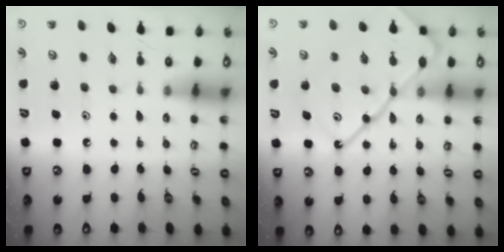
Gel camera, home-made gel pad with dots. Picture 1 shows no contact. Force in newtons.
{"total": 18.5, "press": 18.5, "slide": 1.7}